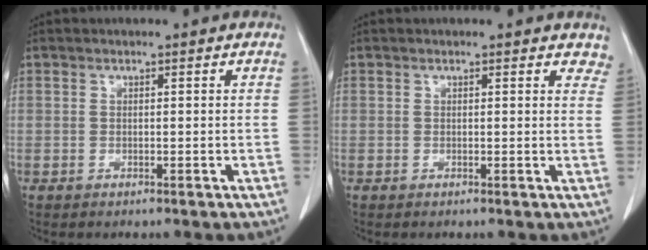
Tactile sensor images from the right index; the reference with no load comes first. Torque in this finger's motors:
{"motor_torque": [-0.08, 0.19, 0.04, -0.01]}